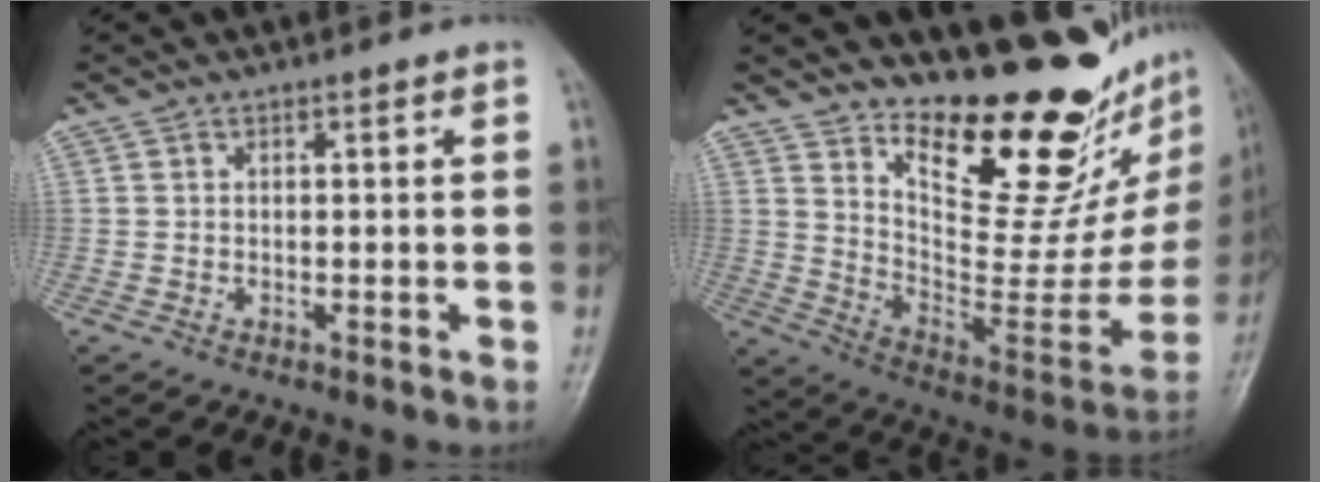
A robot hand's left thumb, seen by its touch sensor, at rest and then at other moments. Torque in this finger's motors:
{"motor_torque": [0.46, 0.20, 1.40, -1.37, 0.16]}